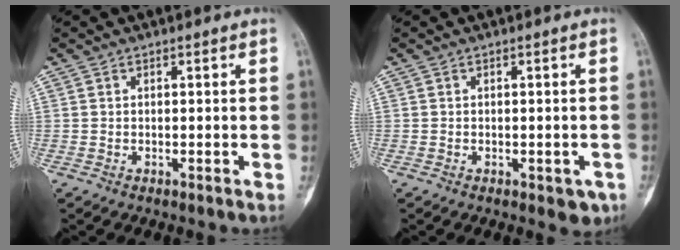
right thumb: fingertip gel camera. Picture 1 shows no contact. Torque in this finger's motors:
{"motor_torque": [0.79, 0.37, 0.27, -0.64, 0.11]}